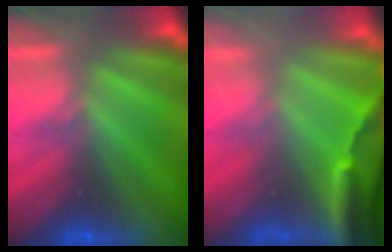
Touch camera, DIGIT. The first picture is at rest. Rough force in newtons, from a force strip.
{"total": 3.9}